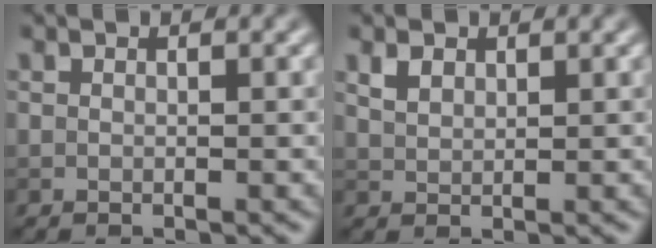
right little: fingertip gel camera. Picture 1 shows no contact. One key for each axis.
{"total": 1.6, "fx": 1.0, "fy": 0.9, "fz": 0.7, "tx": -0.017, "ty": 0.003, "tz": 0.023}